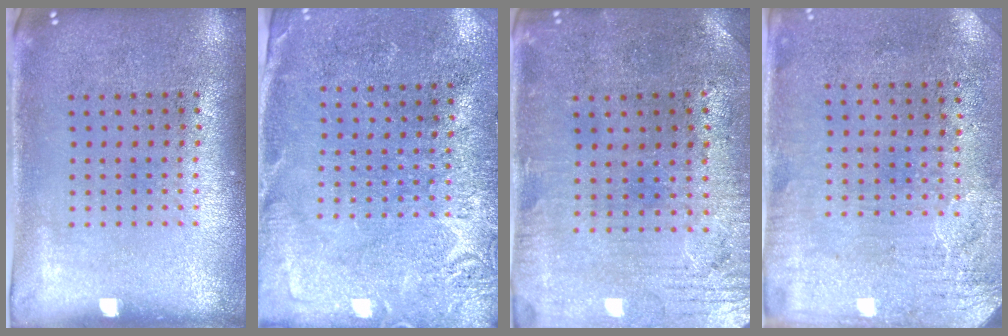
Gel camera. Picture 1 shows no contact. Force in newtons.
{"total": 2.7, "press": 2.7, "slide": 0.7}
{"total": 0.7, "press": 0.5, "slide": 0.5}
{"total": 3.5, "press": 2.8, "slide": 2.0}